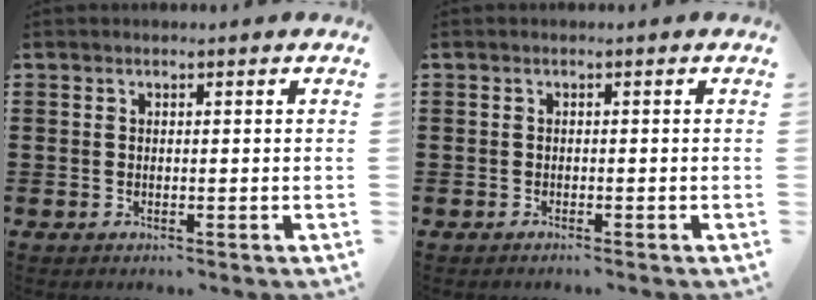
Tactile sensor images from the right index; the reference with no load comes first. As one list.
[{"total": 0.5, "force": [-0.5, 0.0, 0.1], "torque": [-0.004, -0.002, -0.011]}]